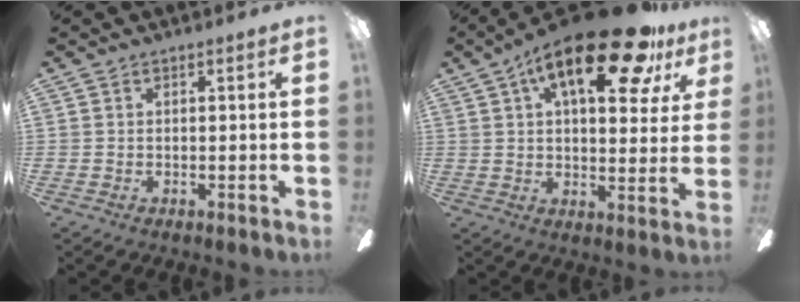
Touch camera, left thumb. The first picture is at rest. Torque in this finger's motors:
{"motor_torque": [0.56, 0.83, 1.76, -1.01, 0.16]}